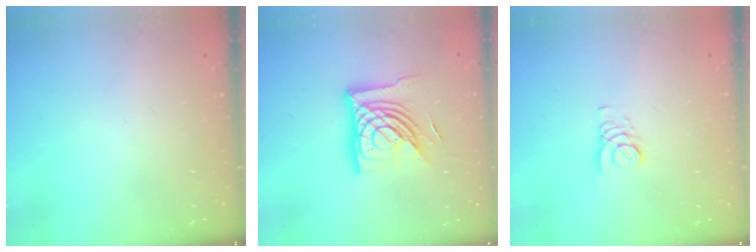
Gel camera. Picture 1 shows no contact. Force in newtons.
{"total": 16.8, "press": 16.7, "slide": 1.7}
{"total": 2.7, "press": 2.7, "slide": 0.3}